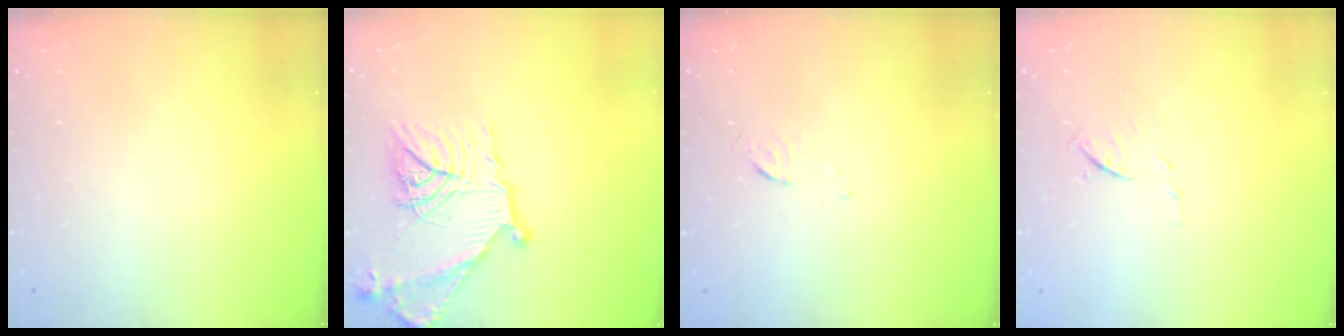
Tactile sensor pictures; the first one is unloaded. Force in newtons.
{"total": 17.4, "press": 17.4, "slide": 0.5}
{"total": 3.3, "press": 3.3, "slide": 0.4}
{"total": 6.3, "press": 6.2, "slide": 0.6}